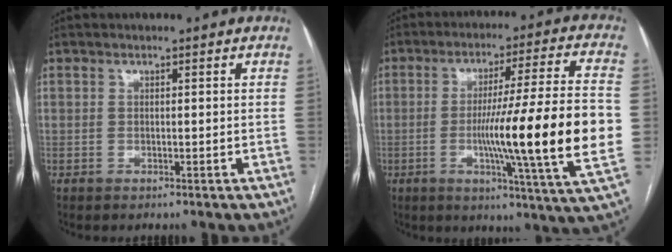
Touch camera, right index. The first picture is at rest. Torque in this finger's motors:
{"motor_torque": [2.14, 0.00, 1.05, 0.21]}